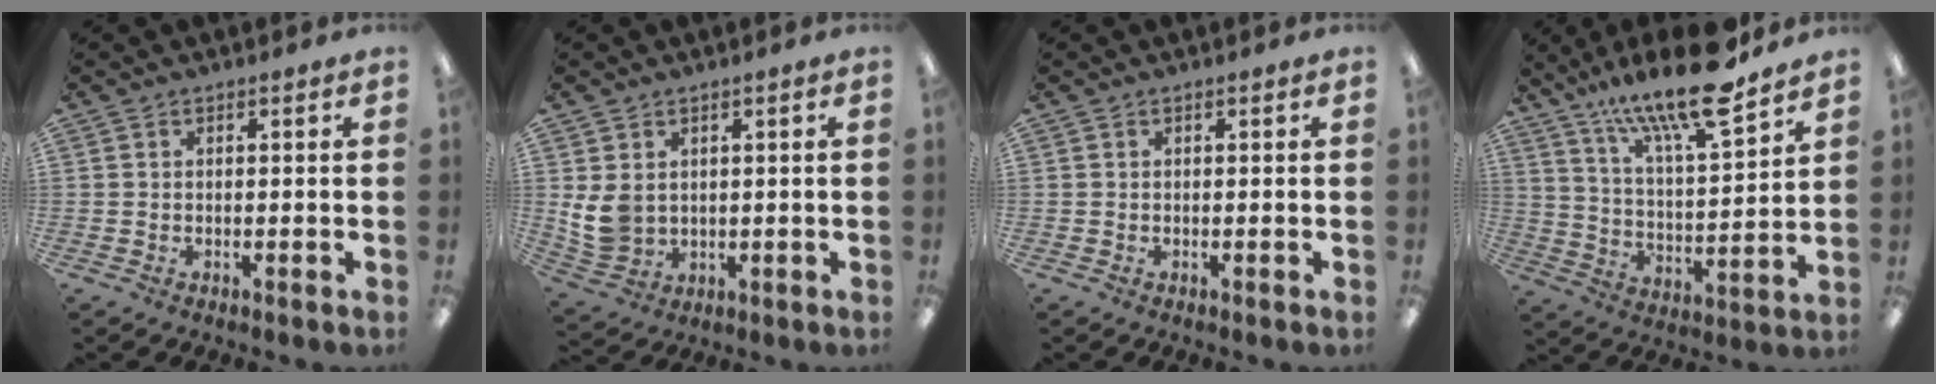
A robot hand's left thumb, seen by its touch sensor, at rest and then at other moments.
{"total": 6.4, "force": [1.7, 5.0, 3.6], "torque": [-0.092, -0.002, 0.037]}
{"total": 0.0}
{"total": 18.2, "force": [13.9, 4.3, 10.9], "torque": [-0.185, -0.088, 0.231]}